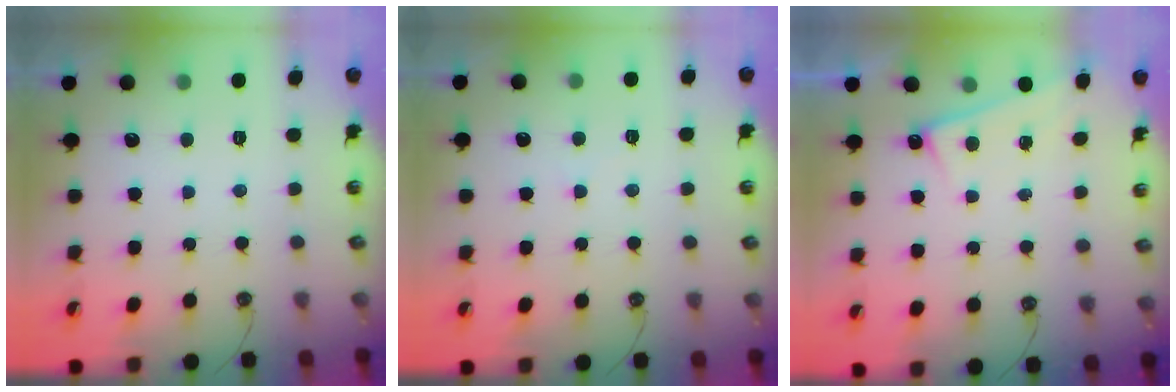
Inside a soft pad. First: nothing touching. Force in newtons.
{"total": 2.2, "press": 2.2, "slide": 0.3}
{"total": 1.8, "press": 1.8, "slide": 0.3}